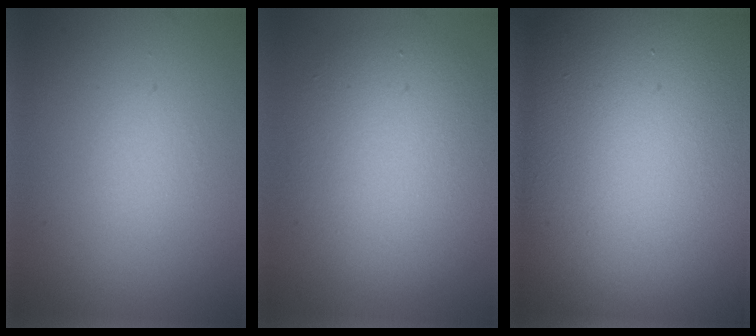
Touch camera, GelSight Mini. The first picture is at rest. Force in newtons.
{"total": 6.7, "press": 6.7, "slide": 0.5}
{"total": 30.8, "press": 30.8, "slide": 1.1}